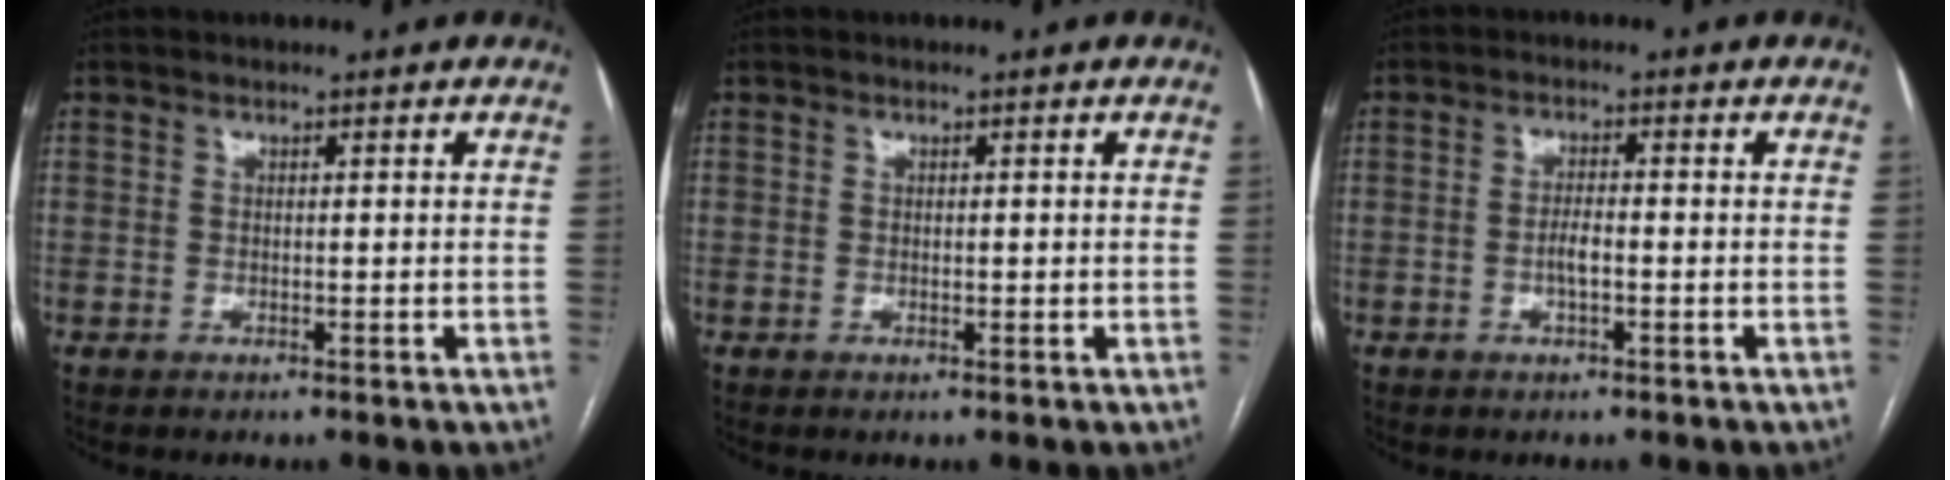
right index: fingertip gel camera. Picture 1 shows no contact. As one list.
[{"total": 0.5, "force": [-0.1, 0.3, 0.5], "torque": [-0.006, -0.001, -0.003]}, {"total": 2.8, "force": [-0.8, 0.7, 2.5], "torque": [-0.049, 0.002, -0.015]}]